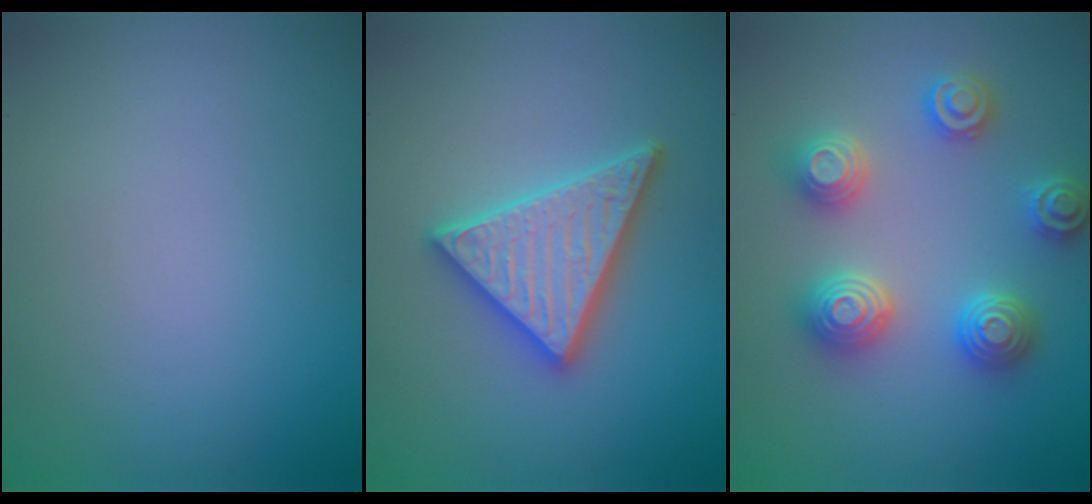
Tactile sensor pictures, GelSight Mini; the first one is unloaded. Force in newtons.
{"total": 4.9, "press": 4.8, "slide": 0.6}
{"total": 4.4, "press": 4.4, "slide": 0.7}